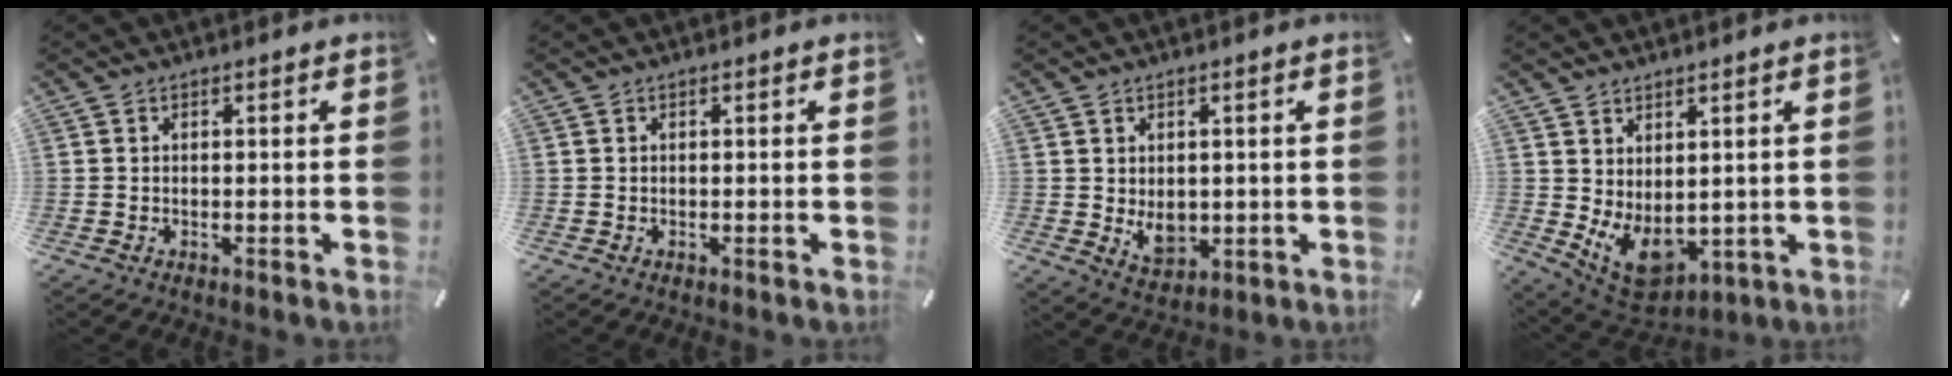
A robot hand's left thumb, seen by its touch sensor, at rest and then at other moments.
{"total": 0.0}
{"total": 5.7, "force": [0.2, 4.5, 3.4], "torque": [-0.050, -0.007, 0.006]}
{"total": 7.2, "force": [0.0, 5.6, 4.6], "torque": [-0.076, -0.020, 0.007]}